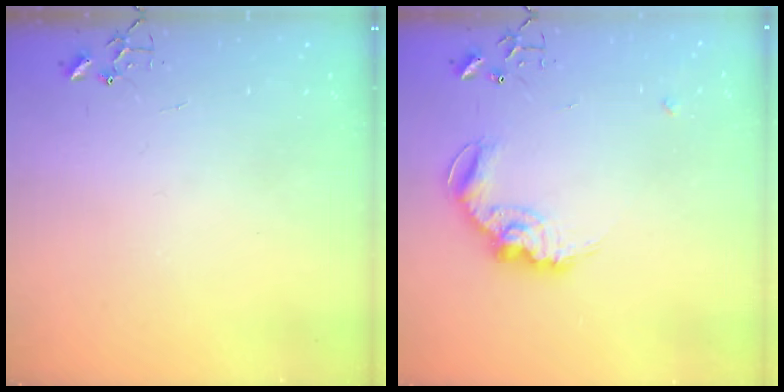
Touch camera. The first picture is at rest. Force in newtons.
{"total": 12.7, "press": 12.7, "slide": 0.5}